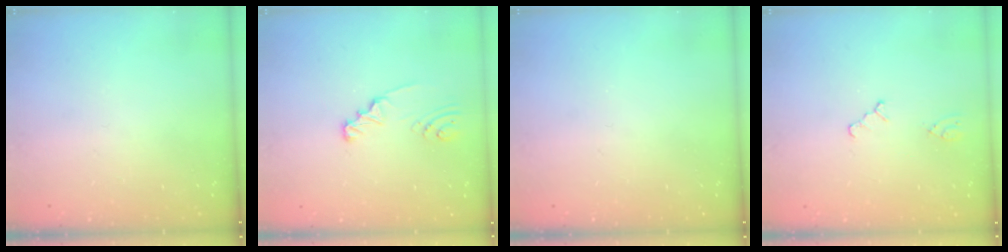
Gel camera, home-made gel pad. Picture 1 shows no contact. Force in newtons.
{"total": 2.3, "press": 2.3, "slide": 0.2}
{"total": 0.0}
{"total": 0.7, "press": 0.7, "slide": 0.2}